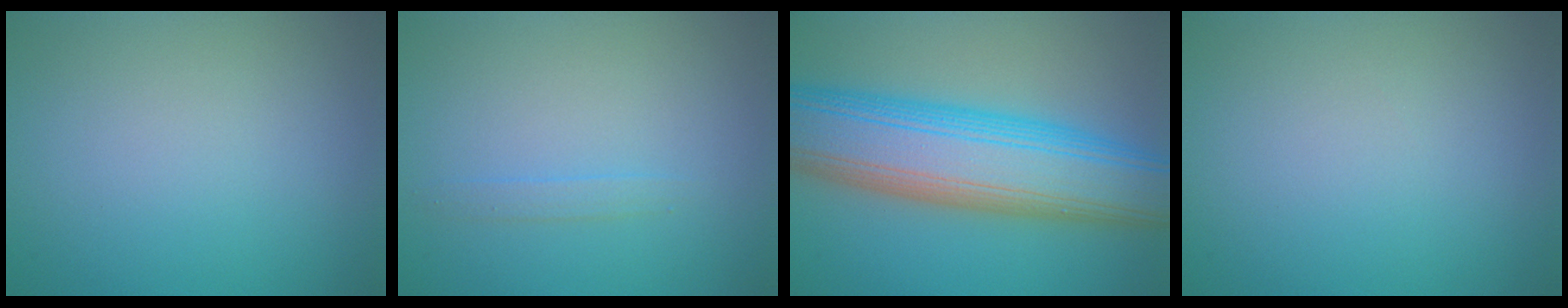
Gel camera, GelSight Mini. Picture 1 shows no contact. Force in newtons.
{"total": 0.8, "press": 0.8, "slide": 0.1}
{"total": 12.8, "press": 12.8, "slide": 0.2}
{"total": 0.0}